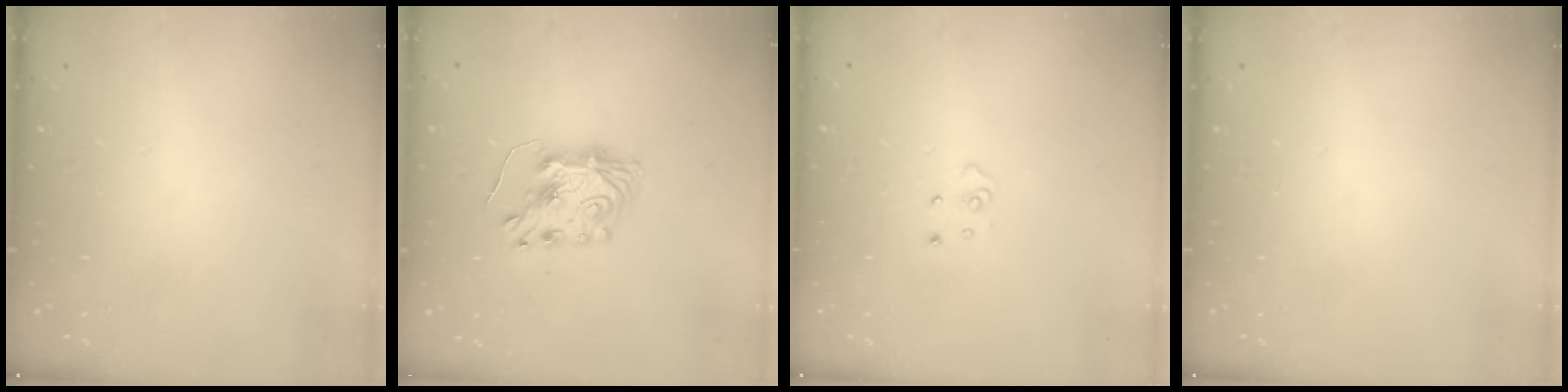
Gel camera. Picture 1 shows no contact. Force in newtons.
{"total": 8.1, "press": 8.1, "slide": 0.5}
{"total": 3.6, "press": 3.6, "slide": 0.3}
{"total": 0.0}